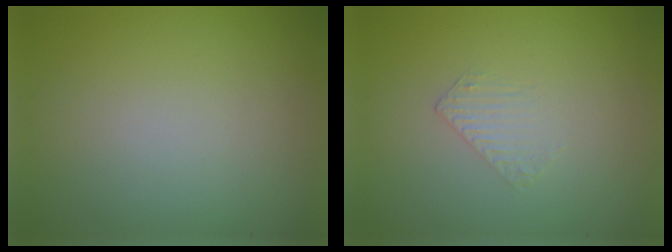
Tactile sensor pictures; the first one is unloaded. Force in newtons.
{"total": 0.9, "press": 0.2, "slide": 0.9}